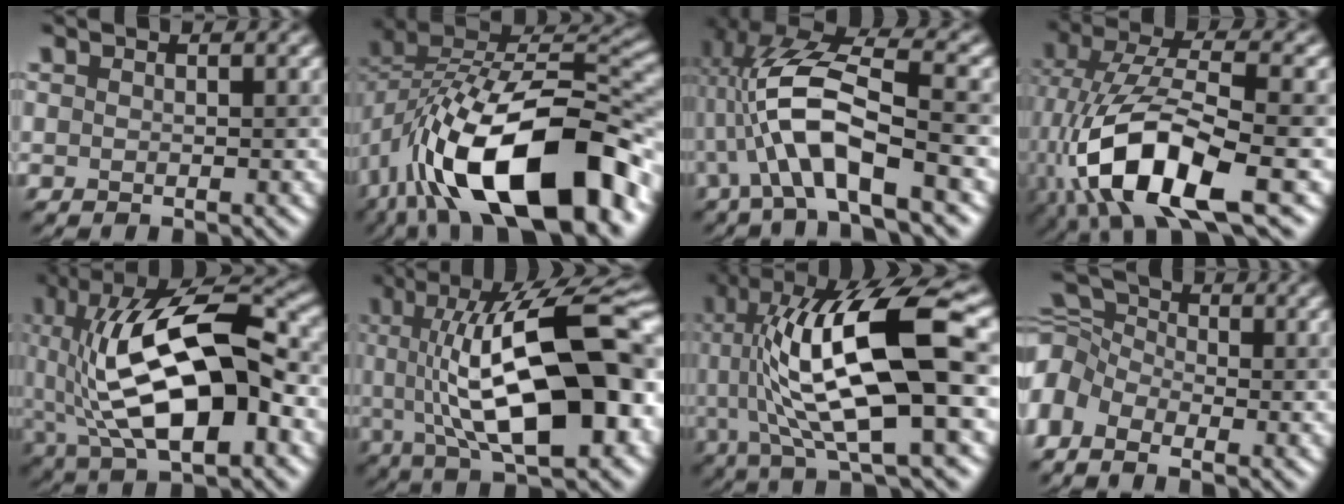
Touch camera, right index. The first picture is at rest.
{"total": 16.1, "force": [-7.0, 7.2, 12.6], "torque": [-0.200, 0.015, -0.125]}
{"total": 8.2, "force": [-1.7, 2.4, 7.6], "torque": [-0.154, 0.010, -0.031]}
{"total": 11.9, "force": [-4.3, 4.7, 10.1], "torque": [-0.207, -0.006, -0.081]}
{"total": 14.5, "force": [-0.2, 6.1, 13.1], "torque": [-0.222, 0.015, -0.012]}
{"total": 16.6, "force": [0.6, 6.0, 15.5], "torque": [-0.219, 0.023, 0.002]}
{"total": 14.6, "force": [1.8, 3.5, 14.1], "torque": [-0.247, 0.014, 0.035]}
{"total": 5.8, "force": [-2.0, 3.9, 3.9], "torque": [-0.092, 0.009, -0.042]}